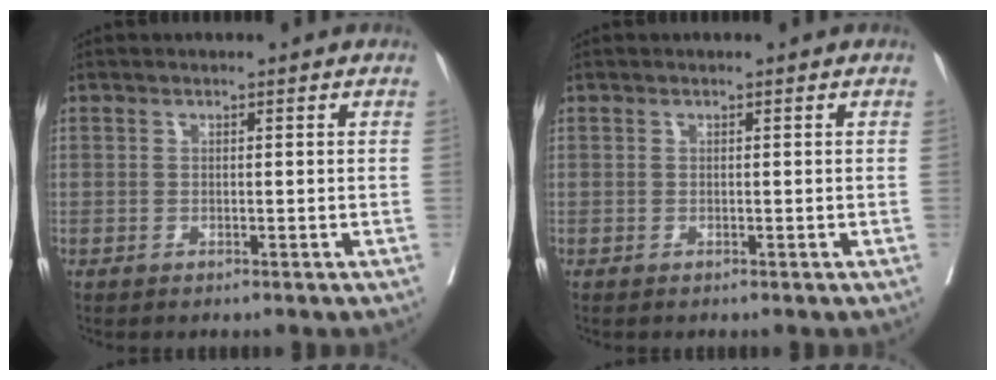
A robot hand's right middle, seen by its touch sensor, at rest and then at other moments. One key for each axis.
{"total": 0.0}